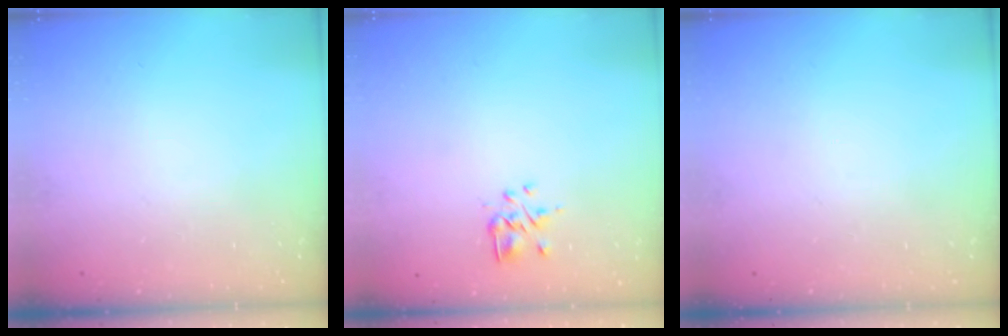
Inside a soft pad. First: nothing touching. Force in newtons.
{"total": 2.5, "press": 2.3, "slide": 1.0}
{"total": 0.0}